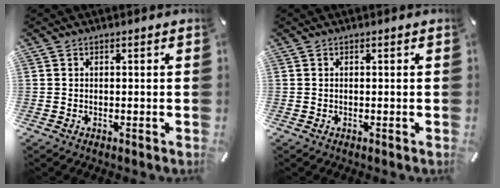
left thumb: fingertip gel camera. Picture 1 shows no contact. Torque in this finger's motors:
{"motor_torque": [-0.24, -0.28, 0.09, 0.03, 0.00]}